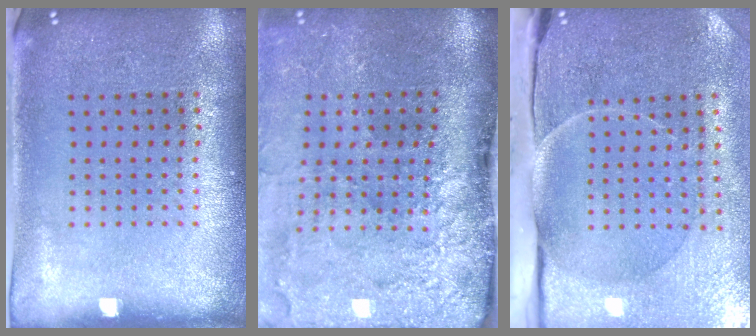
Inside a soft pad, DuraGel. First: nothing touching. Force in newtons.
{"total": 4.7, "press": 3.6, "slide": 3.0}
{"total": 4.5, "press": 3.8, "slide": 2.3}